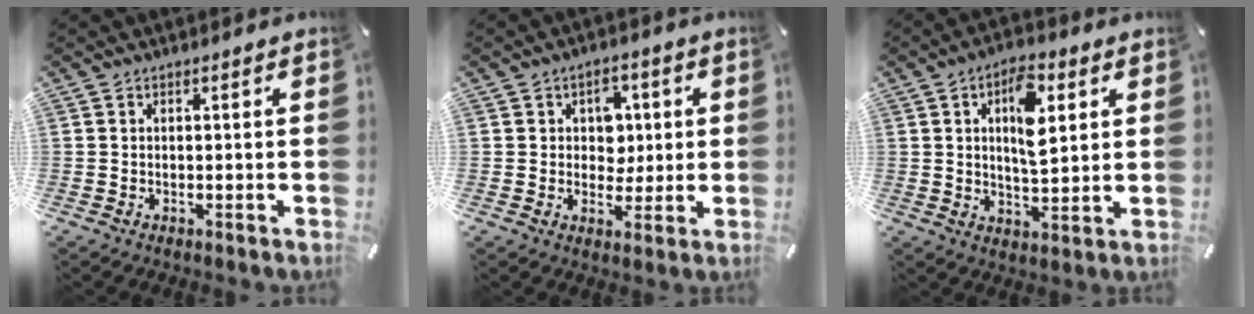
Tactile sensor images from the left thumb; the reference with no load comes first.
{"total": 6.9, "force": [1.1, 6.1, 3.2], "torque": [-0.039, 0.003, 0.012]}
{"total": 10.6, "force": [3.7, 5.2, 8.5], "torque": [-0.132, -0.010, 0.054]}